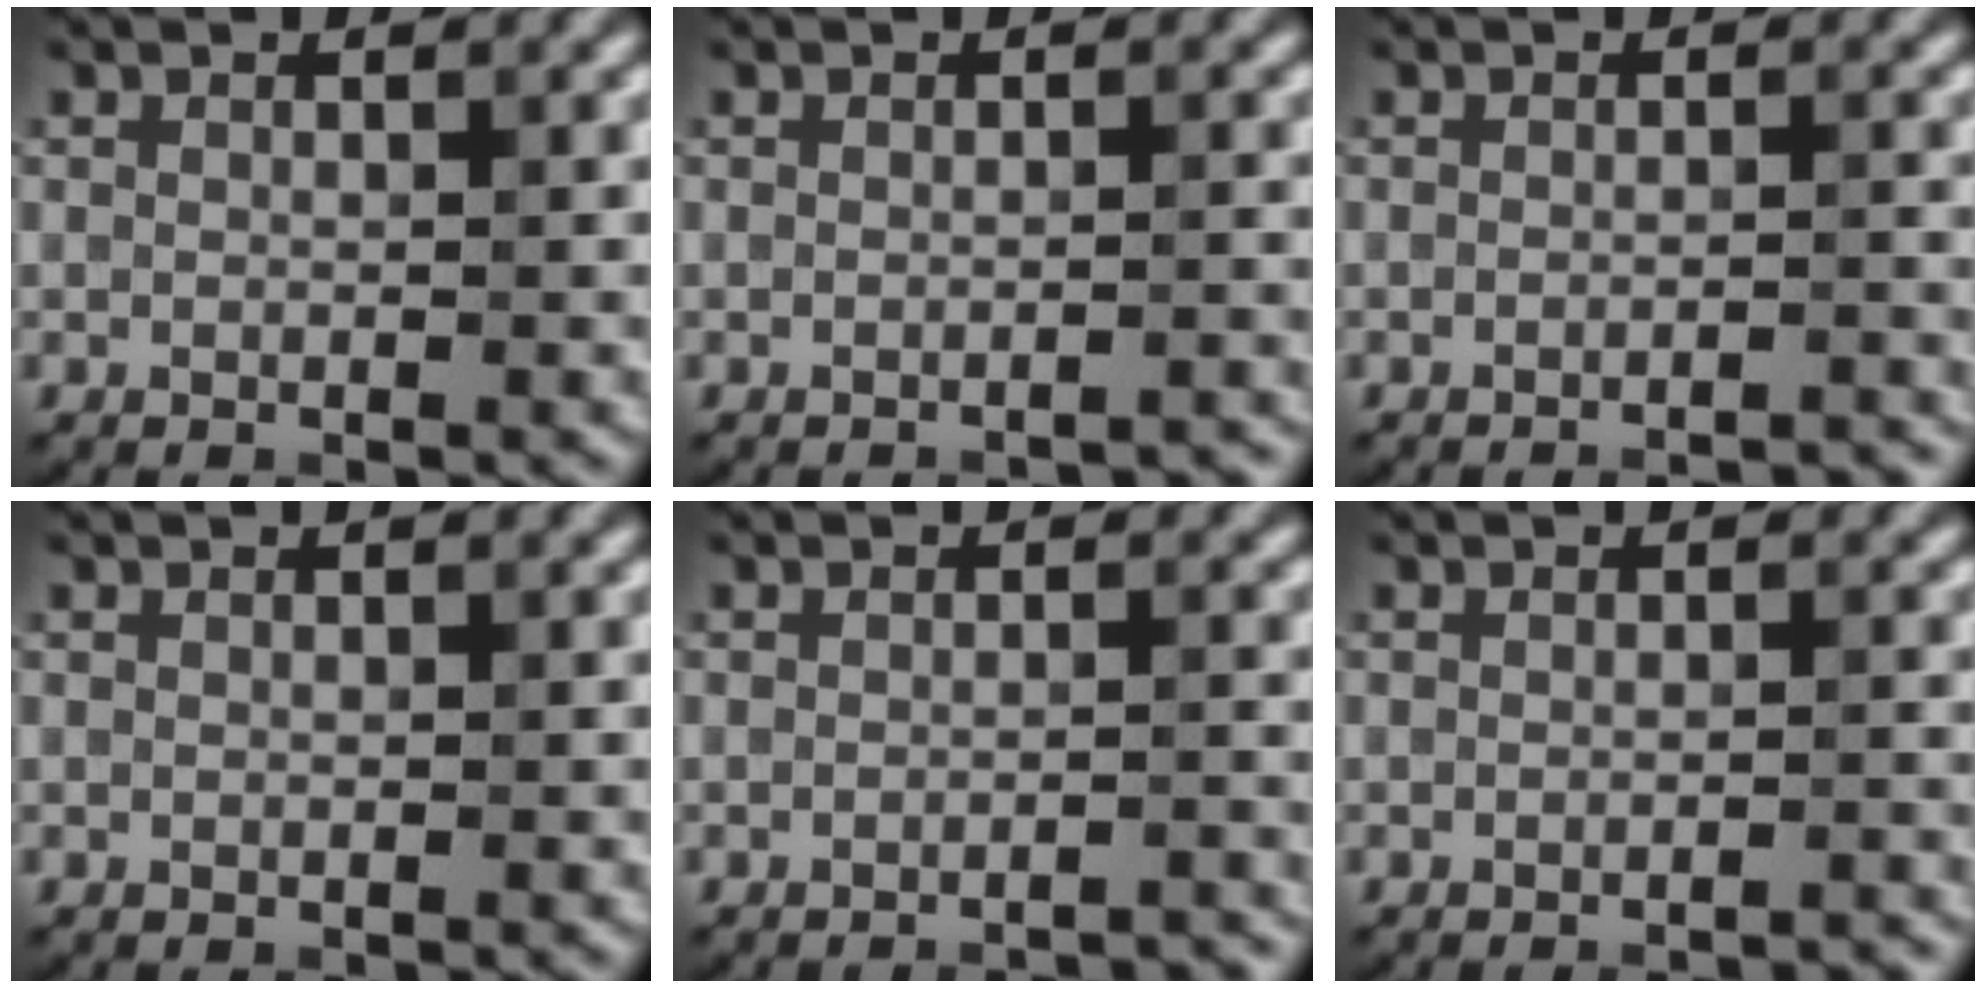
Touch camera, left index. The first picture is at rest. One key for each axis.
{"total": 2.2, "fx": -2.1, "fy": 0.3, "fz": 0.8, "tx": 0.008, "ty": 0.005, "tz": -0.028}
{"total": 3.8, "fx": -3.5, "fy": 0.5, "fz": 1.2, "tx": -0.005, "ty": 0.014, "tz": -0.044}
{"total": 0.0}
{"total": 3.5, "fx": -3.3, "fy": 0.5, "fz": 1.1, "tx": -0.005, "ty": 0.015, "tz": -0.042}
{"total": 2.7, "fx": -2.5, "fy": 0.4, "fz": 1.1, "tx": -0.006, "ty": 0.012, "tz": -0.034}